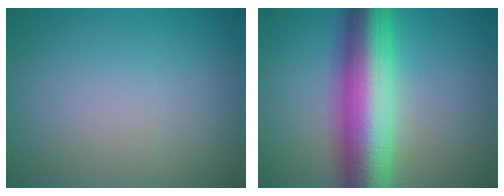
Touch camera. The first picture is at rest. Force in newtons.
{"total": 12.0, "press": 12.0, "slide": 0.1}